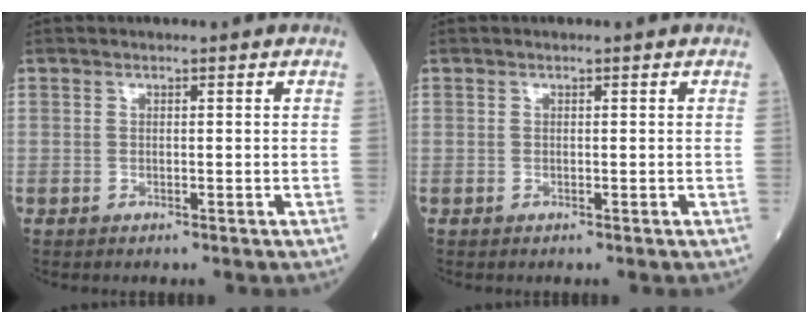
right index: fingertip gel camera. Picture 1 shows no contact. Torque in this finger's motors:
{"motor_torque": [0.00, 0.00, 0.00, 0.00]}